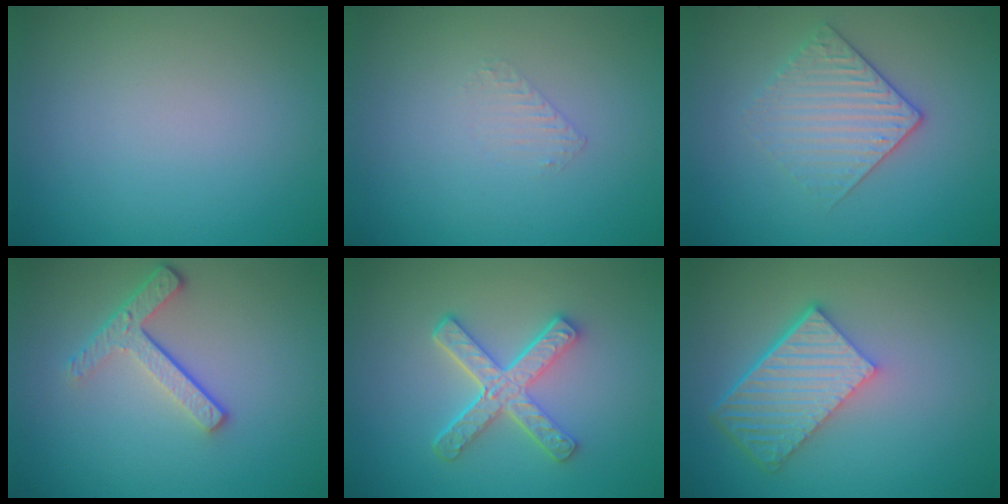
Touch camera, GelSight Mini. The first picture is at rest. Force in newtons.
{"total": 0.6, "press": 0.4, "slide": 0.5}
{"total": 3.1, "press": 2.8, "slide": 1.4}
{"total": 3.6, "press": 2.7, "slide": 2.5}
{"total": 4.8, "press": 3.6, "slide": 3.2}
{"total": 6.7, "press": 4.8, "slide": 4.6}